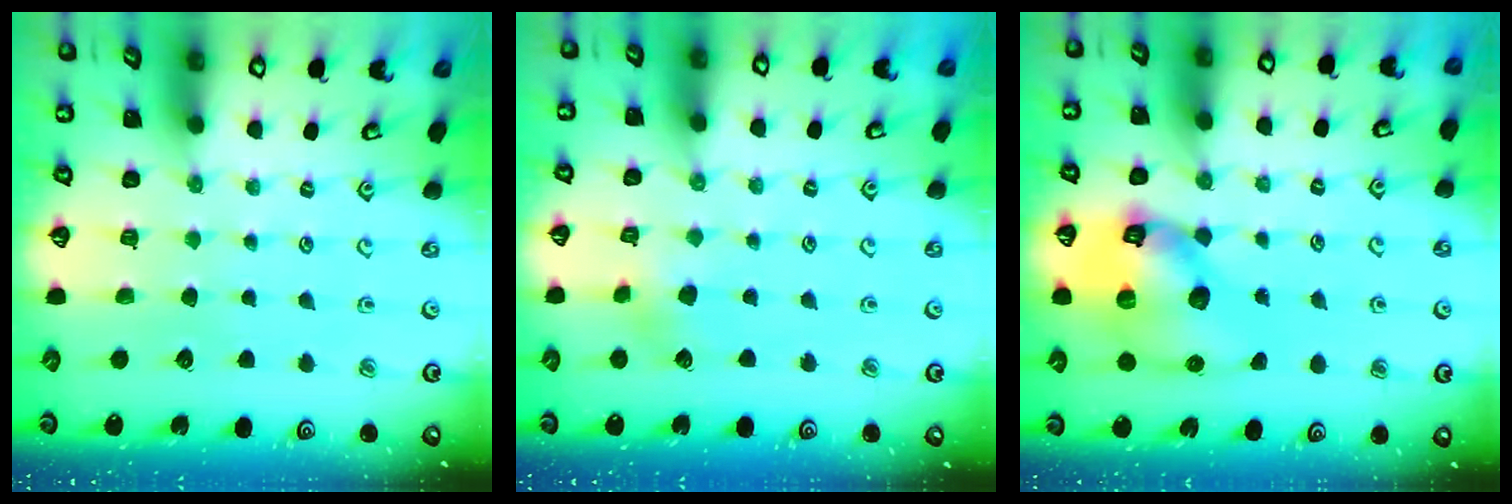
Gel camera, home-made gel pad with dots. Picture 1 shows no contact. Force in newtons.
{"total": 4.1, "press": 4.1, "slide": 0.4}
{"total": 14.6, "press": 14.4, "slide": 2.2}